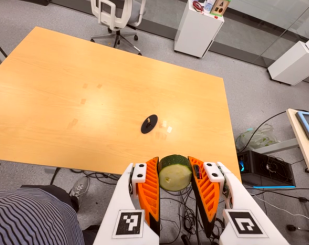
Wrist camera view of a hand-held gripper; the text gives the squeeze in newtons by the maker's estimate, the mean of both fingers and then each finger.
{"total": 12.5, "left": 12.1, "right": 13.0}